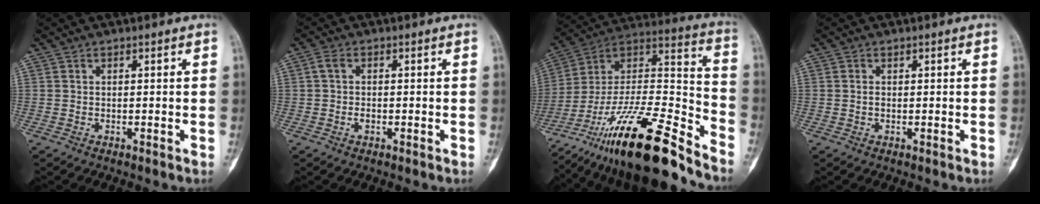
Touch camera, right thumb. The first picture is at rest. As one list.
[{"total": 2.6, "force": [-0.3, 1.7, 1.9], "torque": [-0.041, 0.009, -0.008]}, {"total": 27.1, "force": [-19.8, 5.9, 17.4], "torque": [-0.294, 0.075, -0.346]}, {"total": 0.9, "force": [0.1, 0.7, 0.6], "torque": [-0.008, 0.001, 0.000]}]